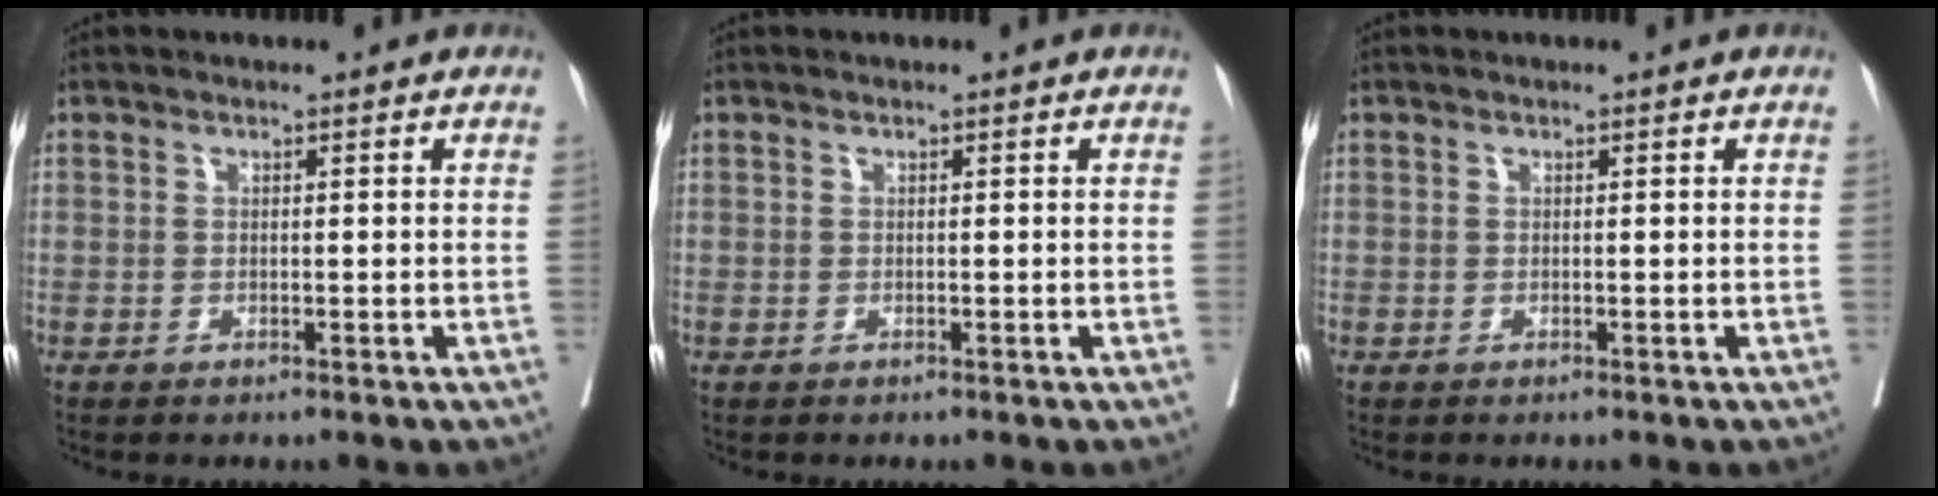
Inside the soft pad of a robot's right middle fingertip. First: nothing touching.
{"total": 0.0}
{"total": 0.0}